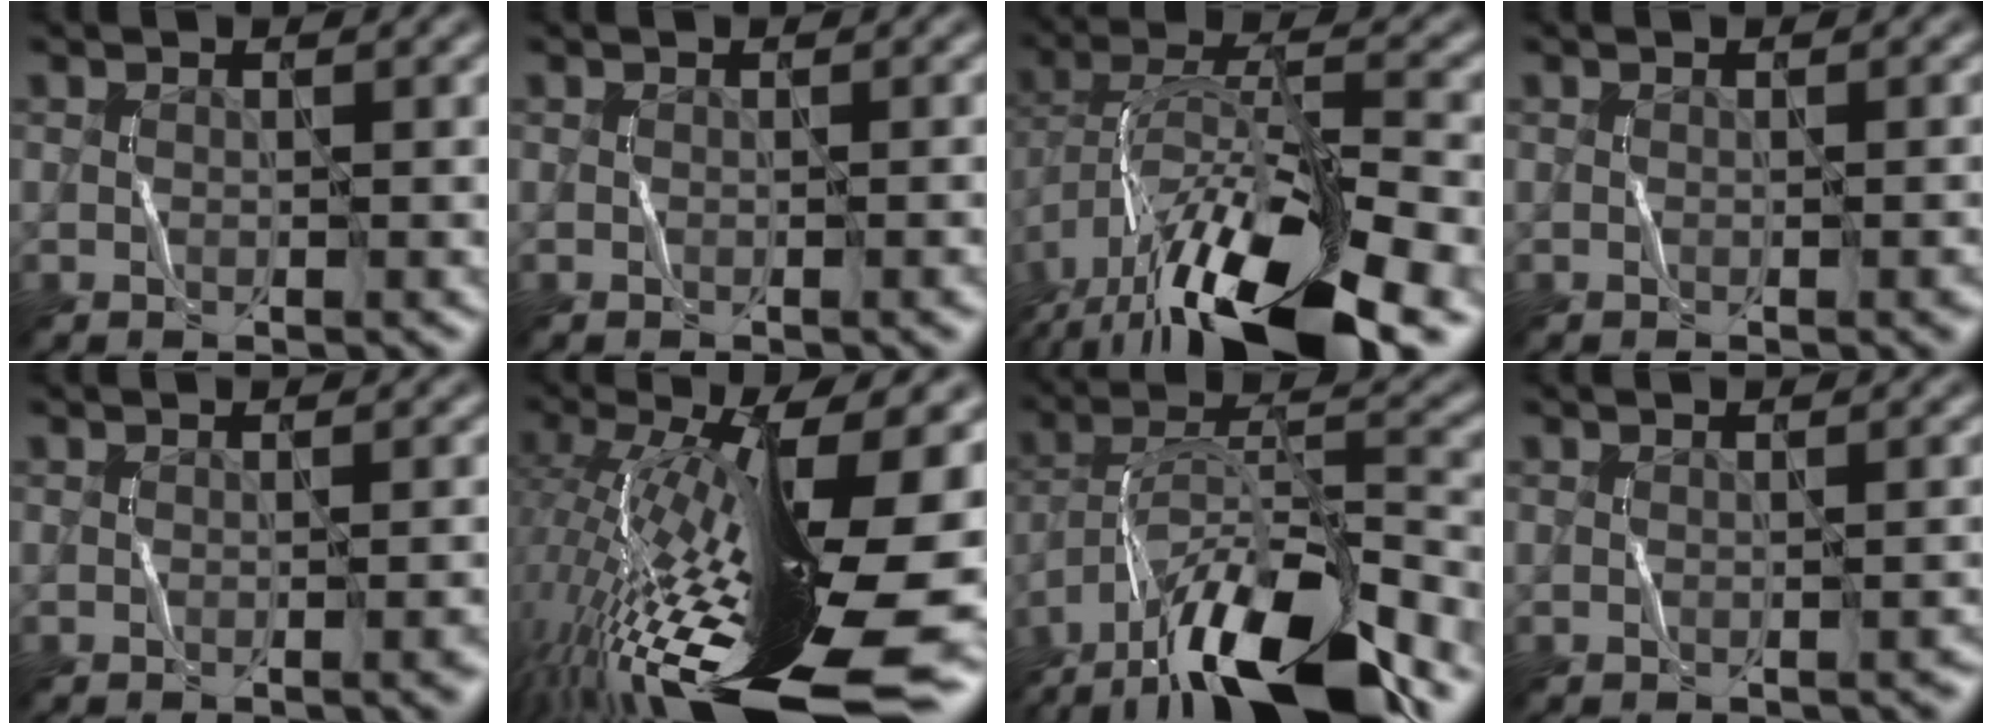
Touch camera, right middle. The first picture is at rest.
{"total": 1.4, "force": [-0.2, 0.6, 1.2], "torque": [0.000, 0.004, -0.002]}
{"total": 15.4, "force": [-7.9, 6.5, 11.5], "torque": [-0.213, 0.004, -0.134]}
{"total": 1.5, "force": [-0.4, 0.5, 1.3], "torque": [-0.003, 0.006, -0.001]}
{"total": 2.8, "force": [-0.8, 1.1, 2.4], "torque": [-0.004, 0.012, -0.006]}
{"total": 19.7, "force": [-4.2, 5.2, 18.6], "torque": [-0.308, 0.010, -0.077]}
{"total": 15.4, "force": [-10.8, 4.7, 9.9], "torque": [-0.194, 0.012, -0.189]}
{"total": 1.1, "force": [-0.5, 0.4, 0.9], "torque": [-0.002, 0.008, -0.005]}